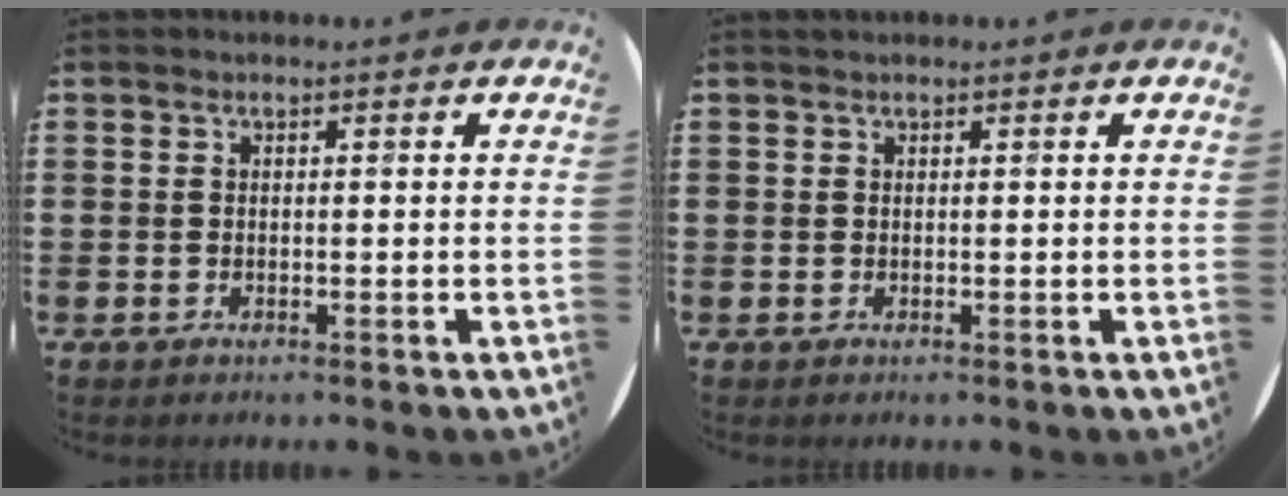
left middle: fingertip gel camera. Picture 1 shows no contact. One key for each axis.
{"total": 0.0}